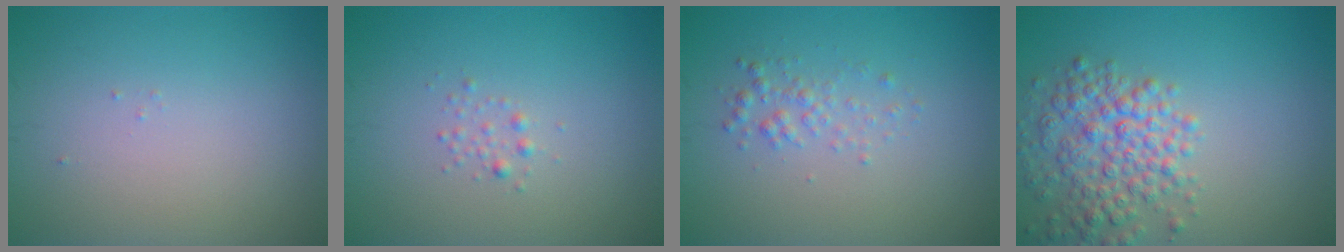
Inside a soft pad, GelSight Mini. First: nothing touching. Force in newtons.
{"total": 0.8, "press": 0.8, "slide": 0.0}
{"total": 1.5, "press": 1.5, "slide": 0.1}
{"total": 5.0, "press": 5.0, "slide": 0.2}